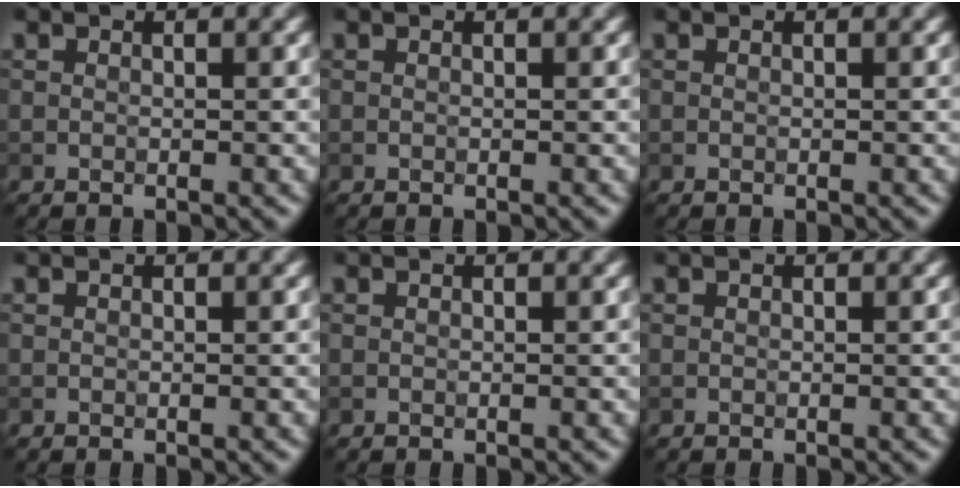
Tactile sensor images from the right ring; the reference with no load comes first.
{"total": 0.0}
{"total": 0.0}
{"total": 0.0}
{"total": 0.0}
{"total": 0.0}